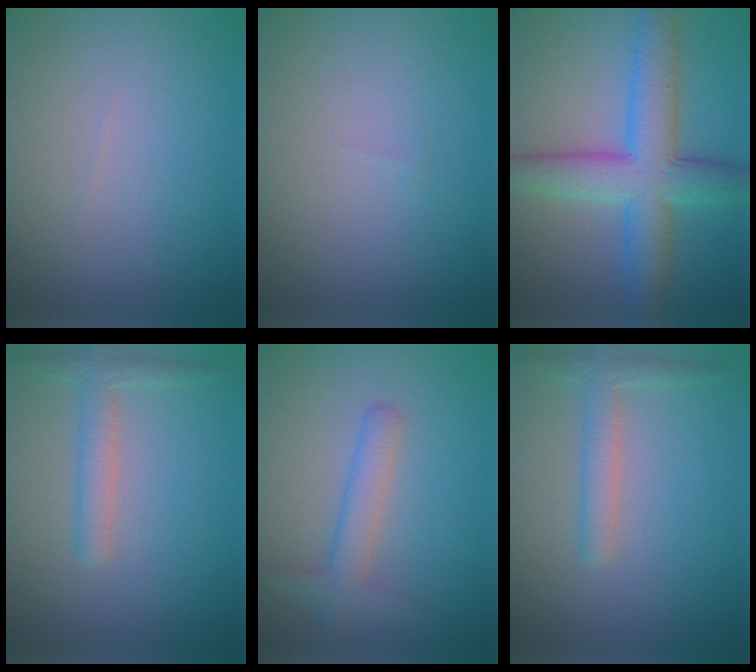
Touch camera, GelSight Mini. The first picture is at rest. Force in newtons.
{"total": 0.0}
{"total": 7.6, "press": 7.6, "slide": 0.4}
{"total": 2.4, "press": 2.4, "slide": 0.1}
{"total": 2.9, "press": 2.9, "slide": 0.2}
{"total": 2.4, "press": 2.4, "slide": 0.1}